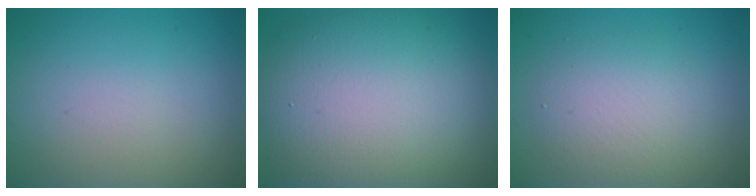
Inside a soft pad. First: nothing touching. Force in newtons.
{"total": 14.3, "press": 14.3, "slide": 1.3}
{"total": 3.5, "press": 3.5, "slide": 0.2}